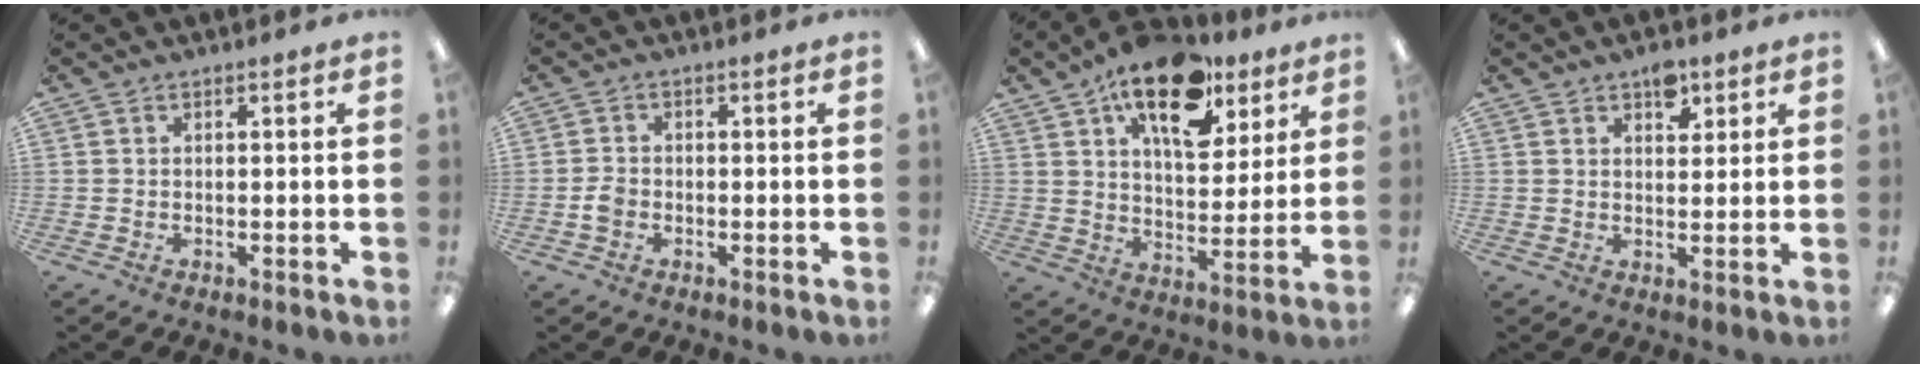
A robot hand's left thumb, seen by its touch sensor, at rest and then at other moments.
{"total": 2.8, "force": [-0.8, 2.2, 1.5], "torque": [-0.026, 0.007, -0.016]}
{"total": 18.6, "force": [11.9, 8.7, 11.2], "torque": [-0.165, -0.057, 0.201]}
{"total": 5.5, "force": [3.4, 3.2, 3.0], "torque": [-0.026, -0.013, 0.054]}